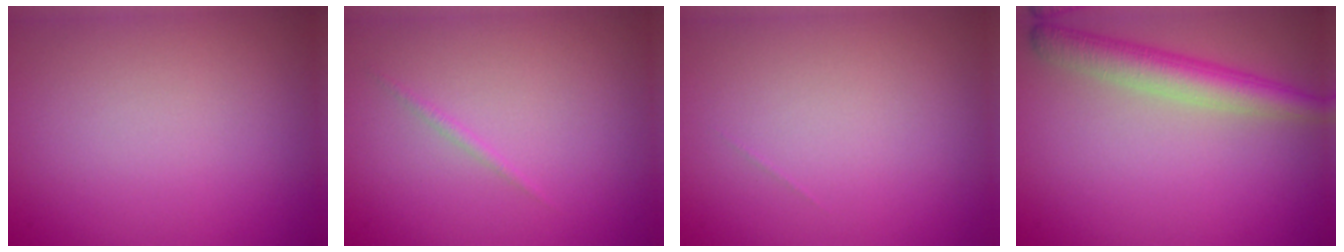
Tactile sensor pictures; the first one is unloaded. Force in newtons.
{"total": 0.5, "press": 0.5, "slide": 0.1}
{"total": 0.0}
{"total": 4.3, "press": 4.3, "slide": 0.2}